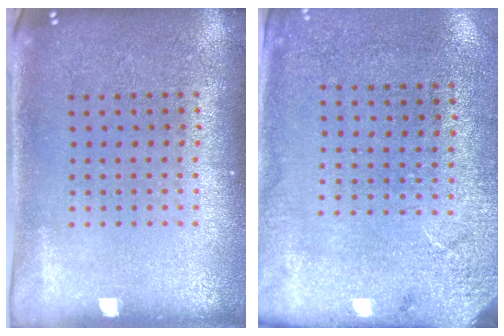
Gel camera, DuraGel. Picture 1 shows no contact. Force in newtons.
{"total": 2.7, "press": 2.2, "slide": 1.5}